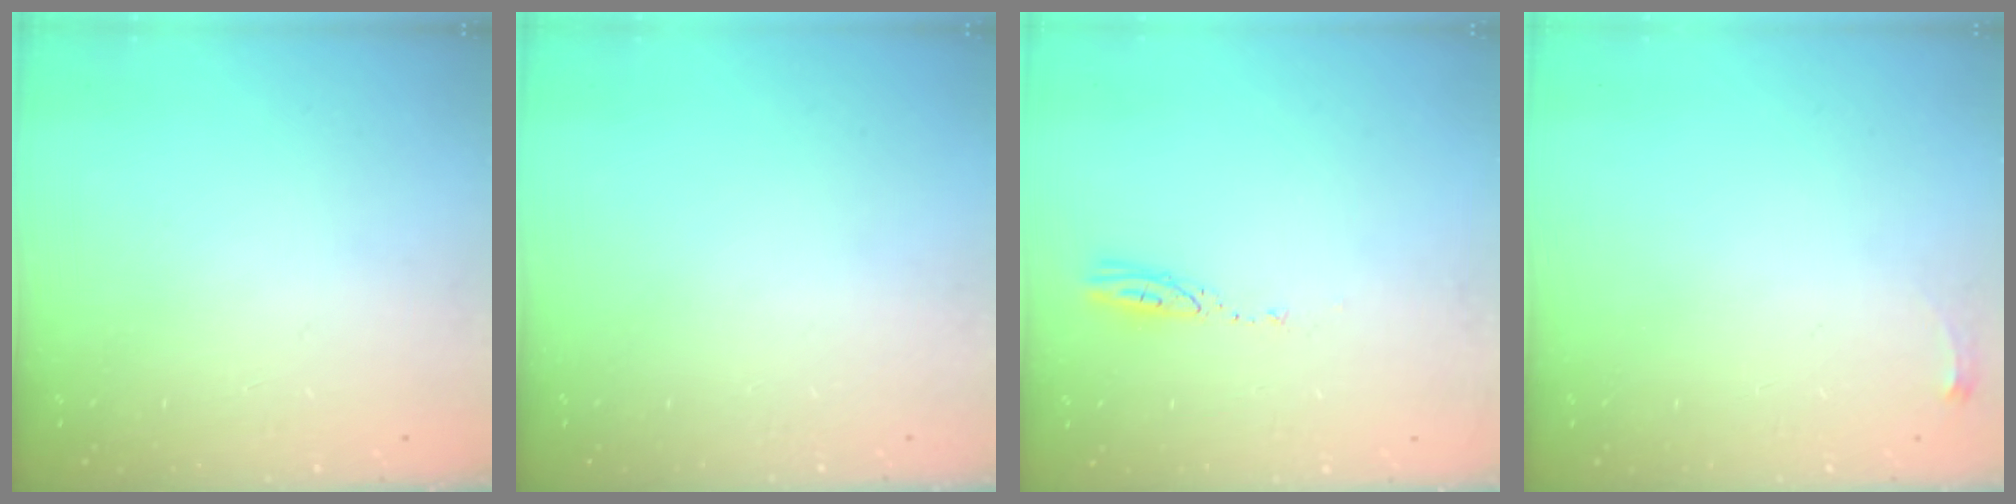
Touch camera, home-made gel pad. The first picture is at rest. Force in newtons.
{"total": 0.0}
{"total": 3.5, "press": 3.4, "slide": 0.3}
{"total": 2.8, "press": 2.8, "slide": 0.4}